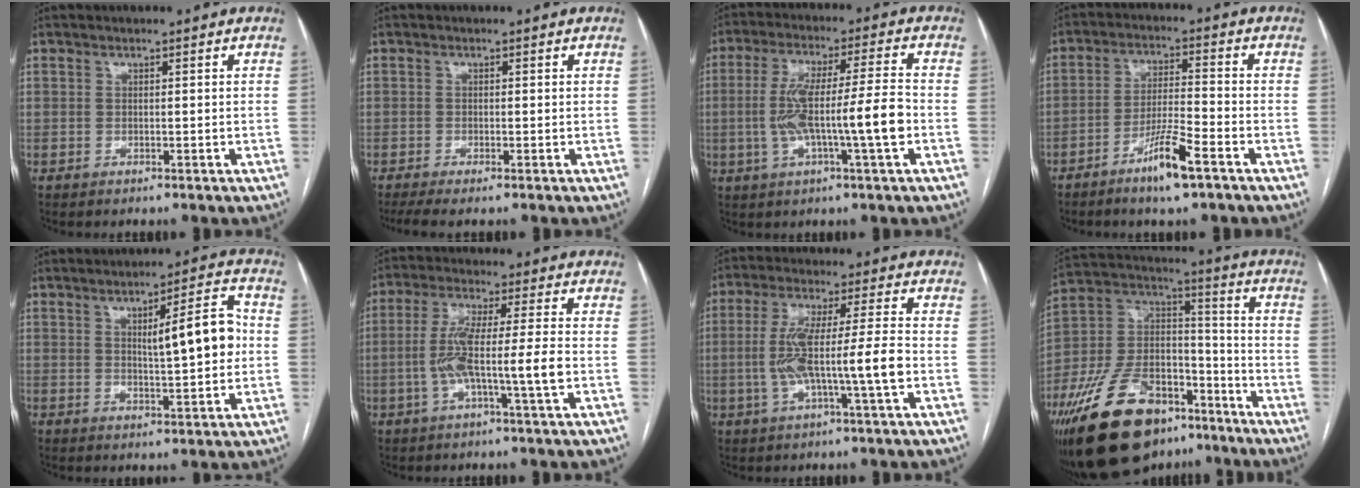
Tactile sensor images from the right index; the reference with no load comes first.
{"total": 2.9, "force": [-2.0, 0.4, 2.0], "torque": [-0.038, -0.007, -0.036]}
{"total": 12.2, "force": [-2.2, 0.3, 12.0], "torque": [-0.226, 0.012, -0.040]}
{"total": 7.7, "force": [-4.8, 0.3, 6.0], "torque": [-0.116, -0.007, -0.087]}
{"total": 8.9, "force": [0.9, 1.4, 8.7], "torque": [-0.127, 0.016, 0.018]}
{"total": 9.4, "force": [-2.0, -0.3, 9.2], "torque": [-0.182, 0.007, -0.041]}
{"total": 10.9, "force": [-2.0, -0.1, 10.7], "torque": [-0.208, 0.010, -0.039]}
{"total": 23.5, "force": [-15.4, 11.7, 13.3], "torque": [-0.294, 0.018, -0.261]}